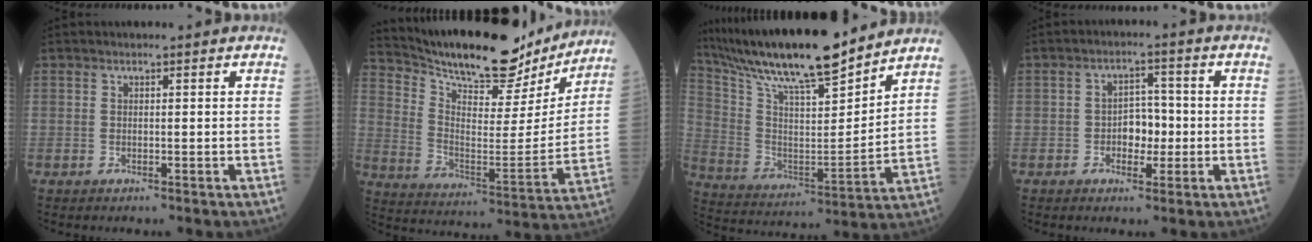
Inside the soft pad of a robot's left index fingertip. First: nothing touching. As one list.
[{"total": 22.5, "force": [20.1, 5.4, 8.4], "torque": [-0.145, -0.020, 0.299]}, {"total": 21.8, "force": [18.4, 2.4, 11.4], "torque": [-0.214, 0.006, 0.322]}, {"total": 4.4, "force": [-0.9, 2.8, 3.3], "torque": [-0.050, 0.013, -0.016]}]